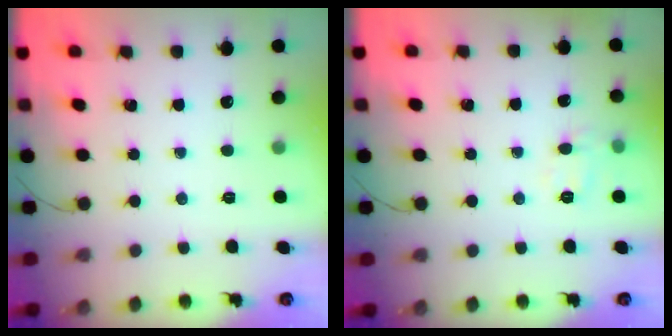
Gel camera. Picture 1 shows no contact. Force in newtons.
{"total": 7.3, "press": 7.2, "slide": 1.1}